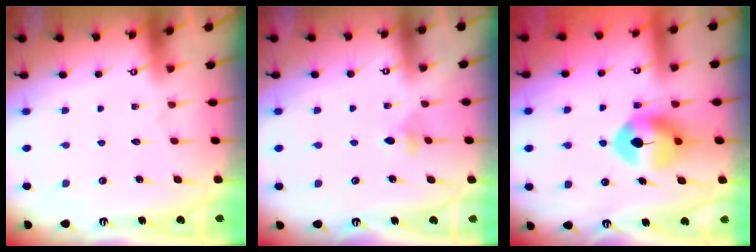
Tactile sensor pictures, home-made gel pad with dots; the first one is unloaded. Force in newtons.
{"total": 4.8, "press": 4.7, "slide": 0.8}
{"total": 8.8, "press": 8.7, "slide": 1.0}